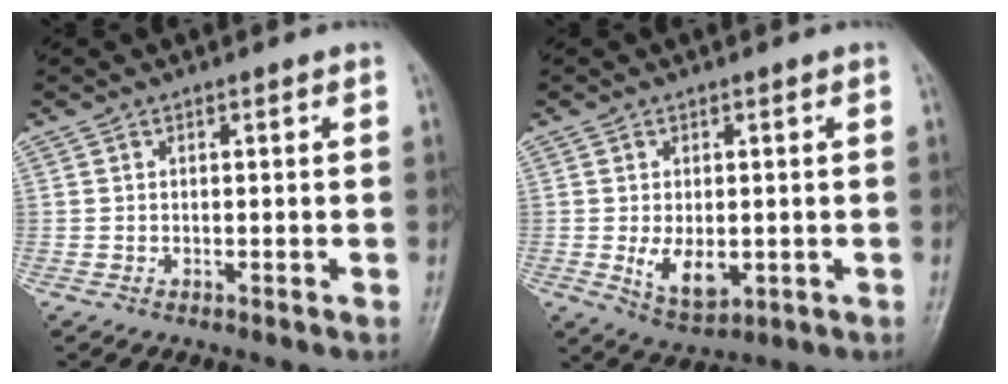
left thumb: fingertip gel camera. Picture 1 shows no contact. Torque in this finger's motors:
{"motor_torque": [0.86, 1.05, 0.85, 0.12, 0.05]}